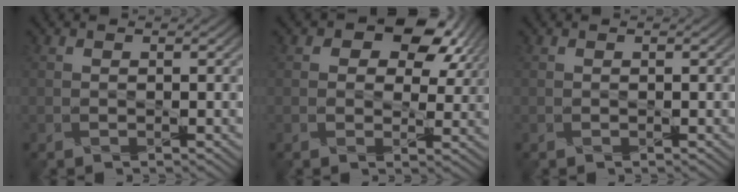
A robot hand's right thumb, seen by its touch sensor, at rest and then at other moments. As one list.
[{"total": 8.2, "force": [4.0, 5.4, 4.8], "torque": [-0.062, -0.005, 0.059]}, {"total": 0.0}]